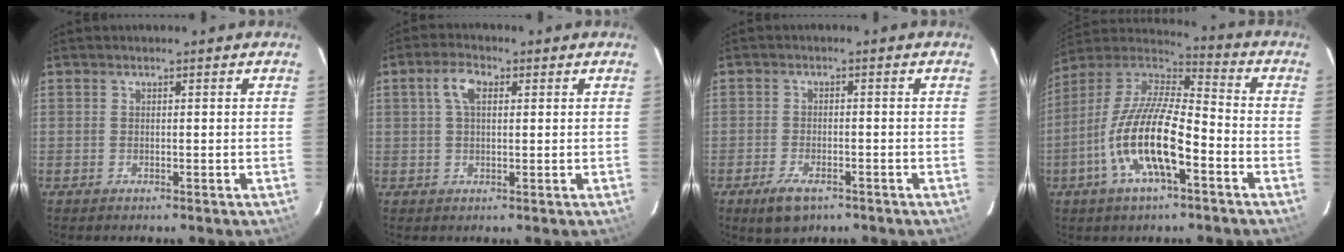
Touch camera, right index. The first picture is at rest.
{"total": 4.3, "force": [1.3, 2.2, 3.5], "torque": [-0.069, 0.014, 0.023]}
{"total": 5.4, "force": [-3.4, 2.5, 3.4], "torque": [-0.080, -0.010, -0.058]}
{"total": 16.8, "force": [-6.5, 4.9, 14.7], "torque": [-0.292, -0.012, -0.129]}